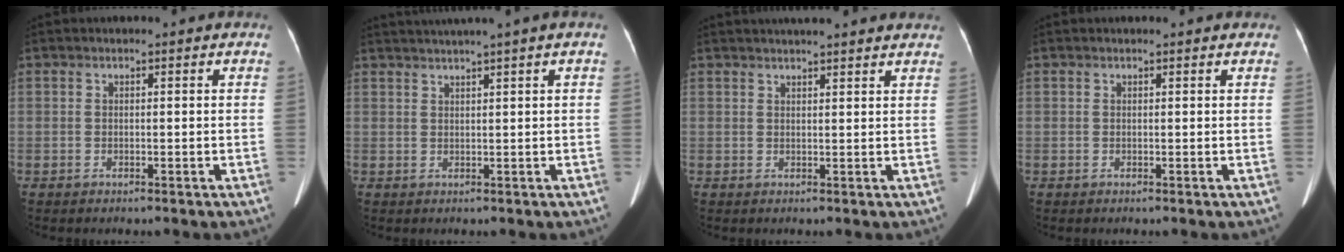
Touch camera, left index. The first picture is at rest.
{"total": 4.5, "force": [3.4, -1.4, 2.7], "torque": [-0.039, 0.019, 0.059]}
{"total": 11.1, "force": [10.1, 1.6, 4.4], "torque": [-0.054, 0.031, 0.116]}
{"total": 0.7, "force": [0.7, 0.1, 0.2], "torque": [-0.009, 0.001, 0.002]}